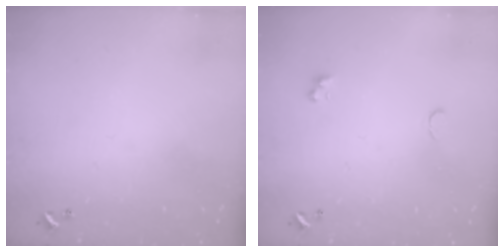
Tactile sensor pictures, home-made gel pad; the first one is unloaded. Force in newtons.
{"total": 0.6, "press": 0.4, "slide": 0.4}